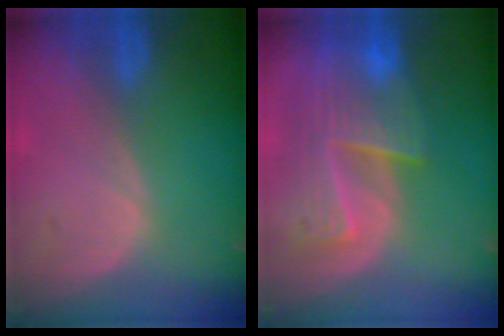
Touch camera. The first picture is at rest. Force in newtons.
{"total": 9.6, "press": 8.4, "slide": 4.7}